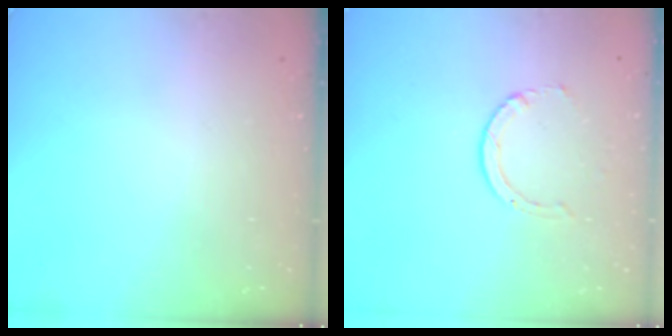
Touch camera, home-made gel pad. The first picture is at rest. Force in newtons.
{"total": 2.9, "press": 2.9, "slide": 0.4}